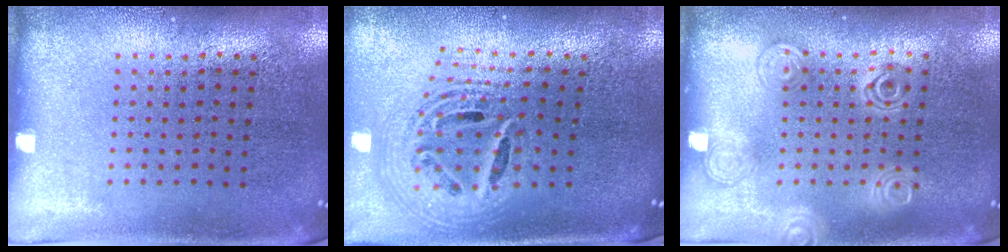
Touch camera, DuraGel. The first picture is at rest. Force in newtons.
{"total": 2.5, "press": 1.8, "slide": 1.7}
{"total": 1.3, "press": 1.2, "slide": 0.3}